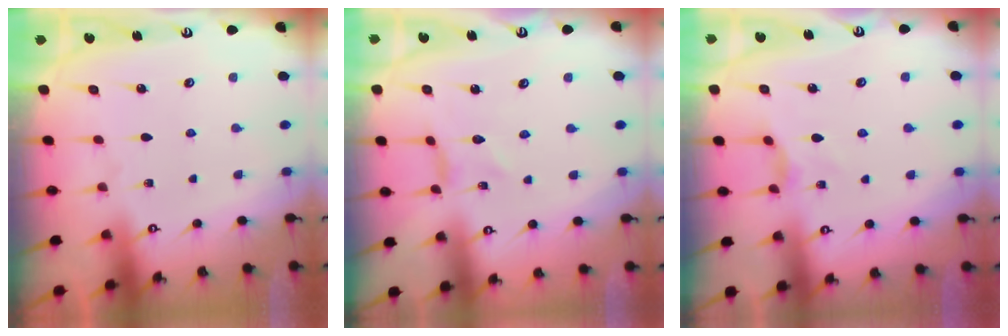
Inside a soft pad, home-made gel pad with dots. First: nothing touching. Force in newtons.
{"total": 0.0}
{"total": 3.0, "press": 3.0, "slide": 0.3}